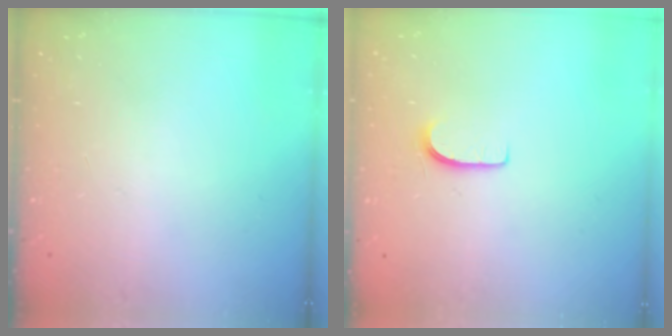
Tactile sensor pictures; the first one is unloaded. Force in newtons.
{"total": 5.4, "press": 5.3, "slide": 0.5}